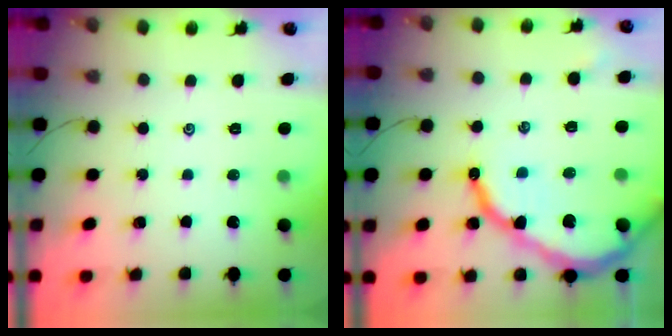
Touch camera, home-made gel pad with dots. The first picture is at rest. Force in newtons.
{"total": 15.2, "press": 15.1, "slide": 1.6}